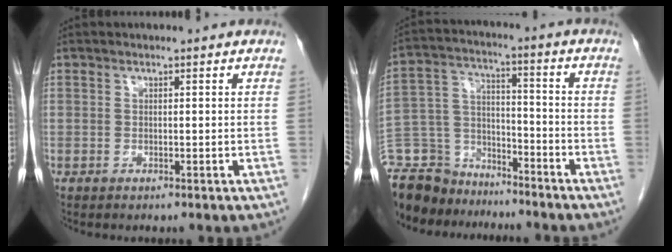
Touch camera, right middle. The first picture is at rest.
{"total": 14.5, "force": [-12.9, 6.2, 2.2], "torque": [-0.060, 0.036, -0.226]}